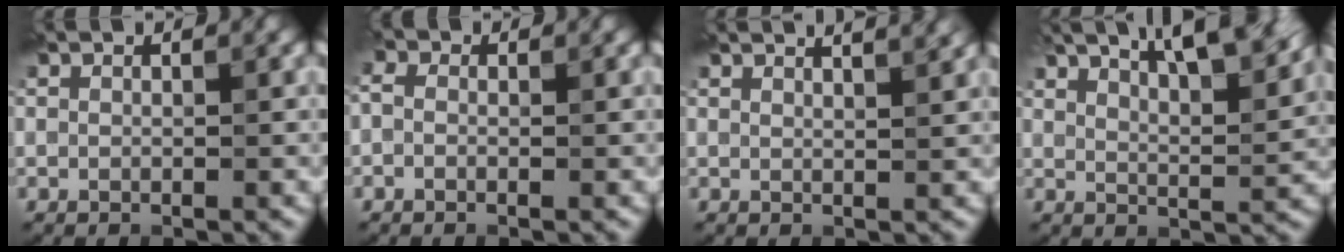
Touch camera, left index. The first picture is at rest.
{"total": 2.2, "force": [0.2, 1.7, 1.4], "torque": [-0.025, 0.006, -0.019]}
{"total": 5.1, "force": [3.7, 1.9, 2.8], "torque": [-0.004, 0.034, 0.012]}
{"total": 10.8, "force": [7.1, 3.4, 7.3], "torque": [-0.081, 0.033, 0.079]}